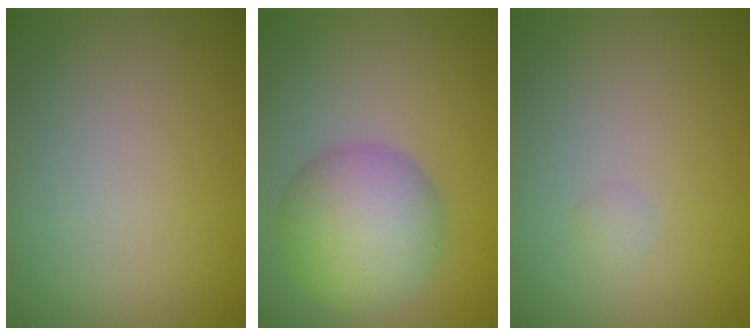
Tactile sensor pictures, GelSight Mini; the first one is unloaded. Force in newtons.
{"total": 6.6, "press": 6.6, "slide": 0.2}
{"total": 0.5, "press": 0.5, "slide": 0.0}